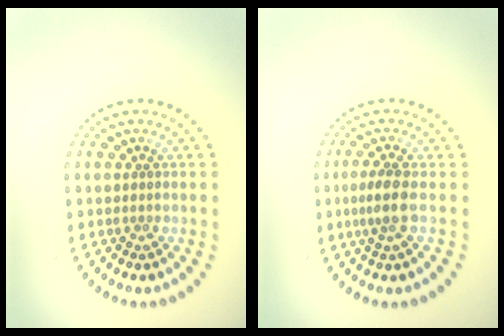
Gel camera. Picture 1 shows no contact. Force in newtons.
{"total": 2.2, "press": 1.8, "slide": 1.3}